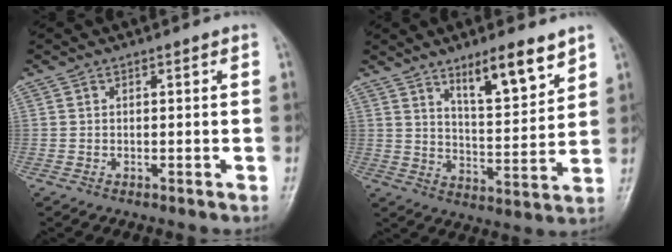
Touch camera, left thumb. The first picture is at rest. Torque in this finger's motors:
{"motor_torque": [0.19, 0.51, -0.21, -0.23, 0.23]}